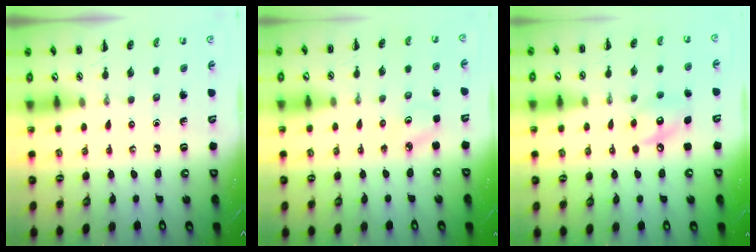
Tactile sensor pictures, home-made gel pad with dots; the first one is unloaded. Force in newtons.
{"total": 2.4, "press": 2.3, "slide": 0.6}
{"total": 8.4, "press": 8.3, "slide": 1.0}